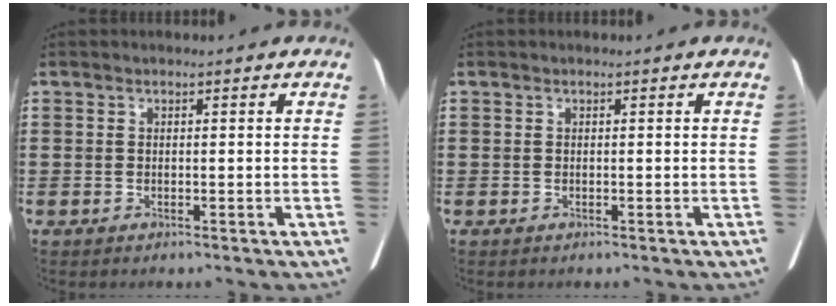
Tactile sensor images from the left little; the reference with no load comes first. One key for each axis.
{"total": 0.0}